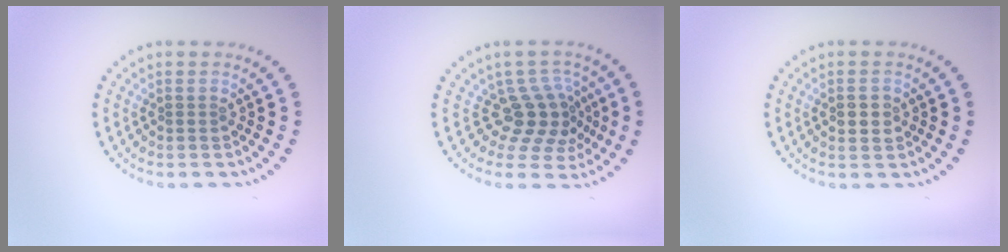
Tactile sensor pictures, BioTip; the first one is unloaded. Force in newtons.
{"total": 4.0, "press": 2.9, "slide": 2.8}
{"total": 1.5, "press": 1.5, "slide": 0.2}